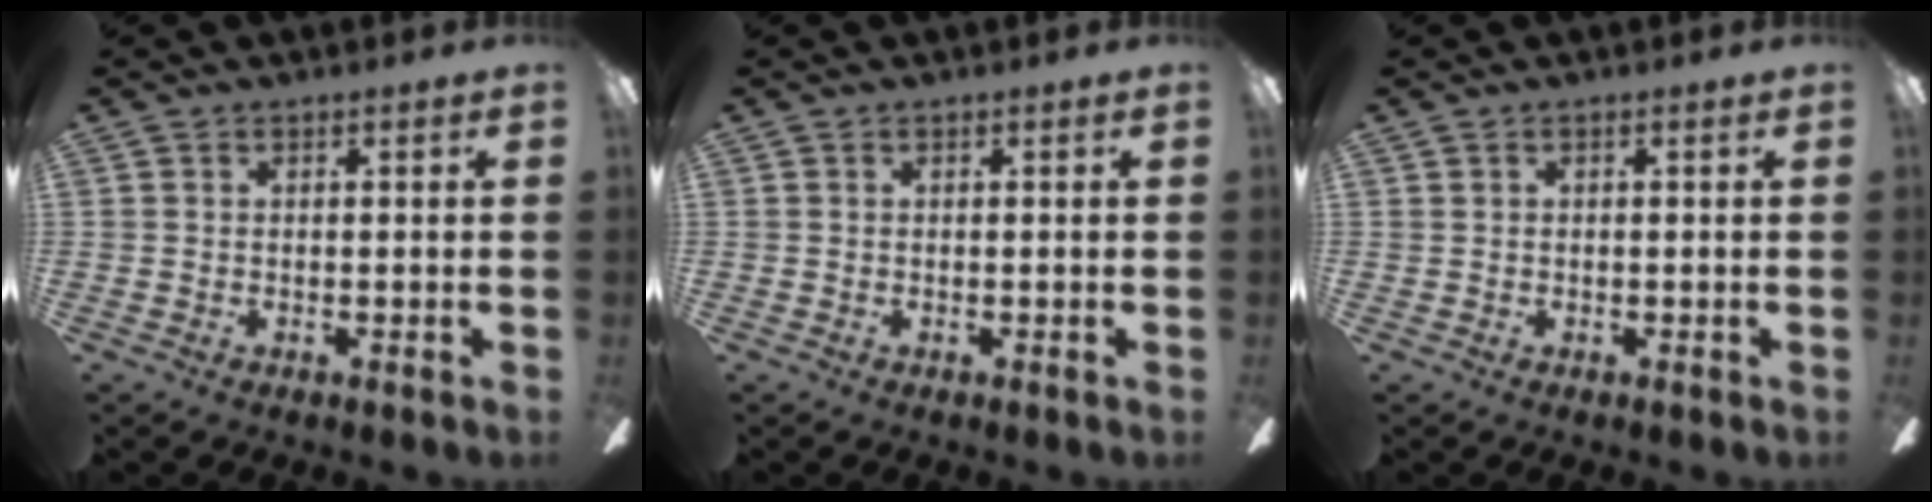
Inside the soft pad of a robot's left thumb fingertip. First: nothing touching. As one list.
[{"total": 0.0}, {"total": 0.0}]